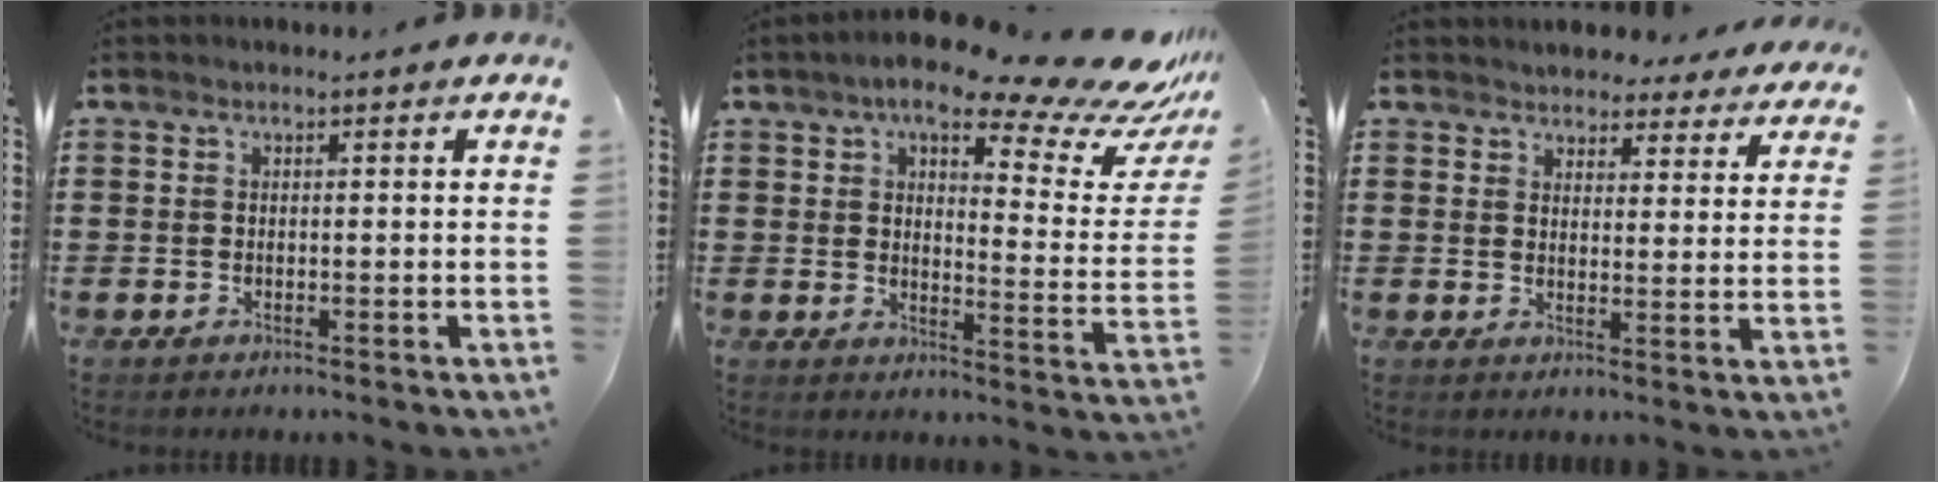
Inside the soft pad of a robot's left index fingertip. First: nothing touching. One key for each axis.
{"total": 12.7, "fx": 9.7, "fy": 3.2, "fz": 7.6, "tx": -0.134, "ty": -0.053, "tz": 0.161}
{"total": 3.9, "fx": 3.8, "fy": 0.6, "fz": -0.2, "tx": -0.008, "ty": -0.019, "tz": 0.067}